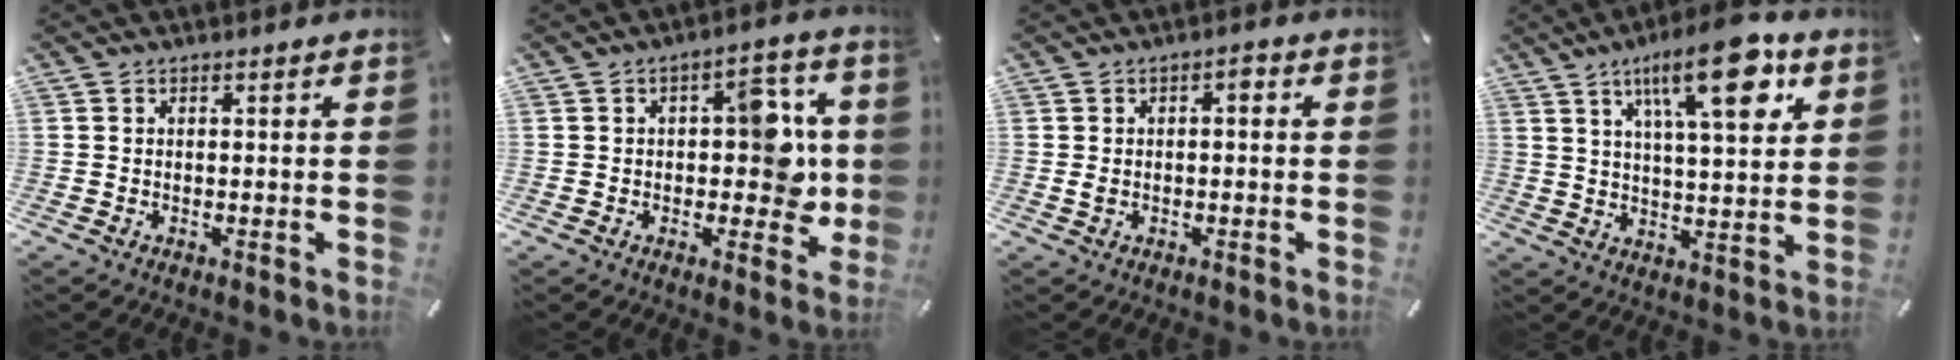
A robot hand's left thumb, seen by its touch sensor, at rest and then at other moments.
{"total": 11.5, "force": [0.2, 6.9, 9.2], "torque": [-0.102, 0.001, -0.001]}
{"total": 2.9, "force": [-0.2, 1.6, 2.4], "torque": [-0.038, 0.006, -0.007]}
{"total": 17.0, "force": [8.4, 5.5, 13.7], "torque": [-0.209, -0.024, 0.129]}